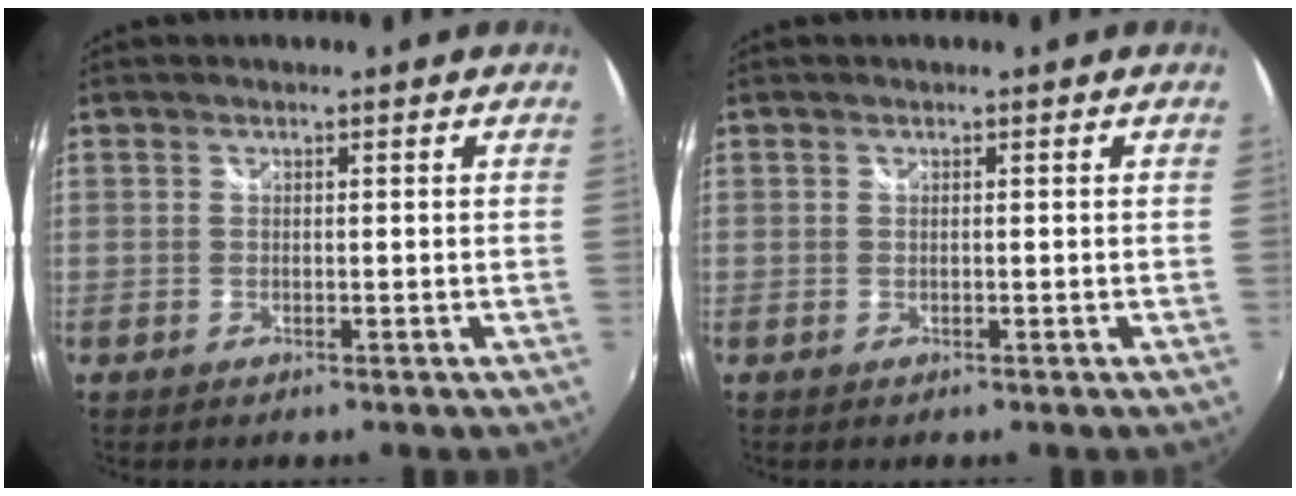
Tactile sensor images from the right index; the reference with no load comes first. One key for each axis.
{"total": 0.0}